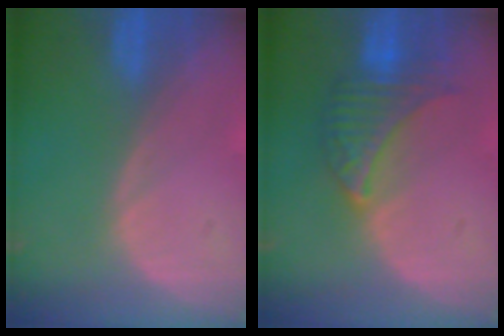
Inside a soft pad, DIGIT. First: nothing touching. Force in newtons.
{"total": 6.6, "press": 6.5, "slide": 0.6}